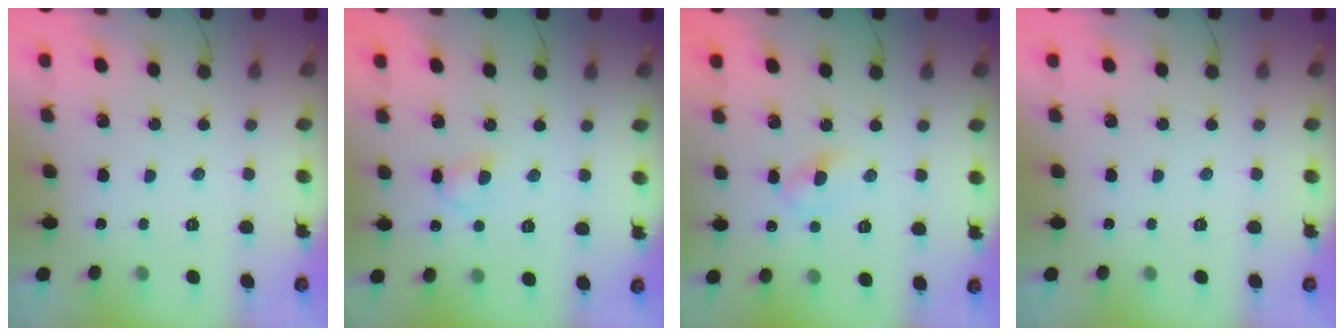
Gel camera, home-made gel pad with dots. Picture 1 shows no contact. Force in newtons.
{"total": 3.1, "press": 3.0, "slide": 0.7}
{"total": 5.0, "press": 4.9, "slide": 1.1}
{"total": 0.0}